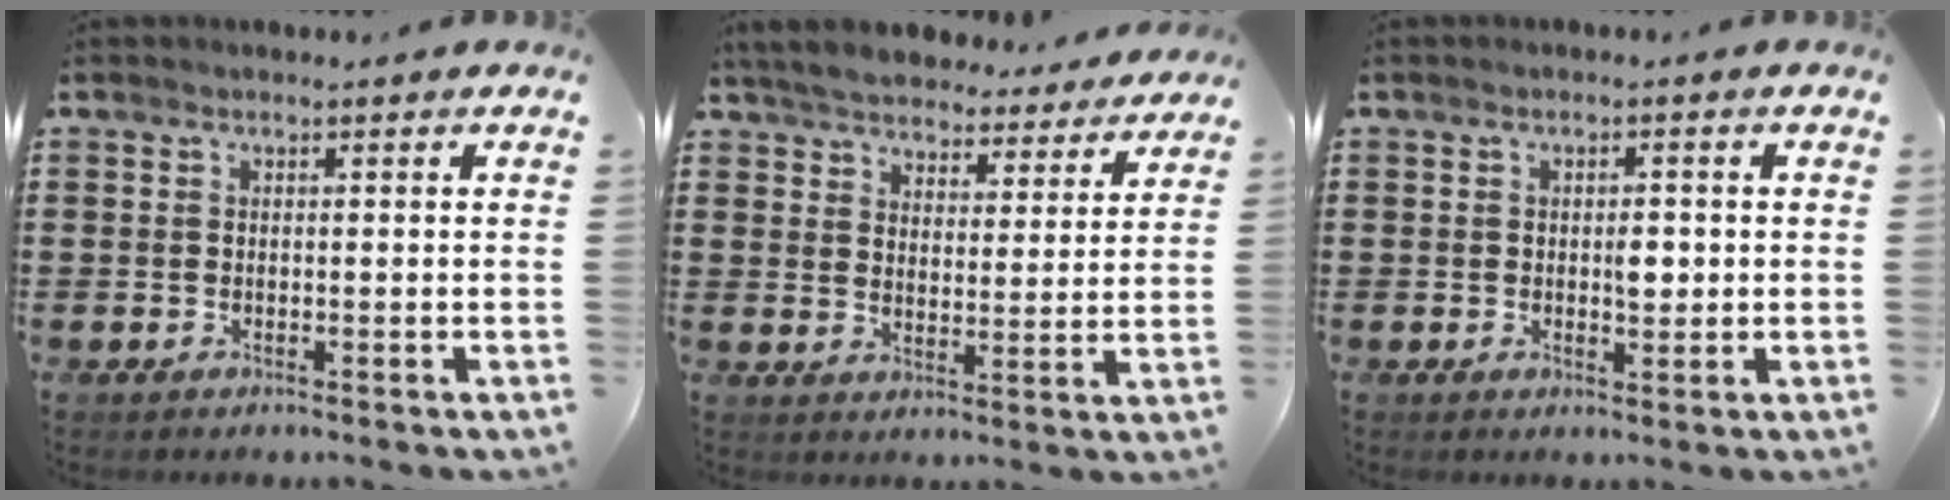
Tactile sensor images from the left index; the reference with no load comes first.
{"total": 5.1, "force": [5.1, 0.6, 0.6], "torque": [-0.041, -0.030, 0.087]}
{"total": 2.2, "force": [0.0, 1.2, 1.8], "torque": [-0.019, 0.000, -0.005]}